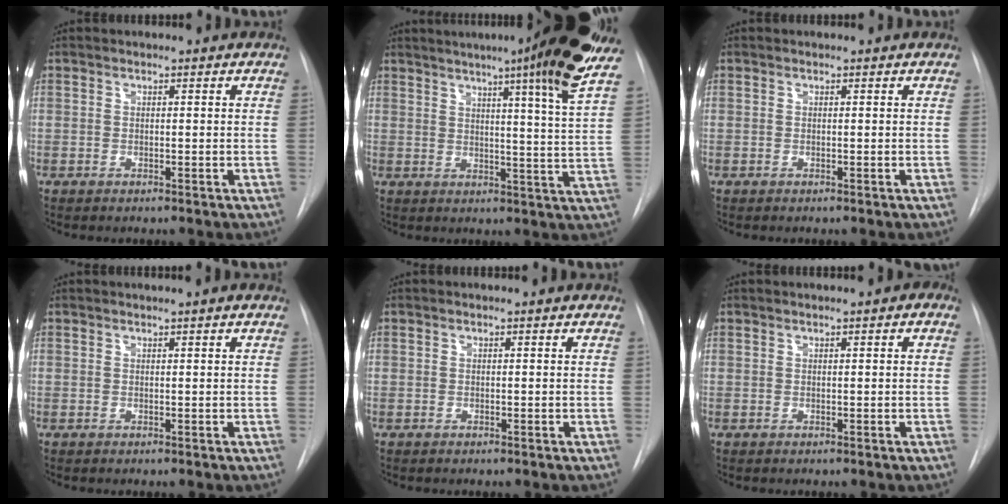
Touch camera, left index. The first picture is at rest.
{"total": 19.0, "force": [14.0, -1.9, 12.7], "torque": [-0.181, -0.032, 0.164]}
{"total": 0.0}
{"total": 0.8, "force": [0.5, -0.2, 0.6], "torque": [-0.013, 0.000, 0.011]}
{"total": 0.0}
{"total": 1.7, "force": [0.7, 0.4, 1.6], "torque": [-0.023, 0.007, 0.007]}